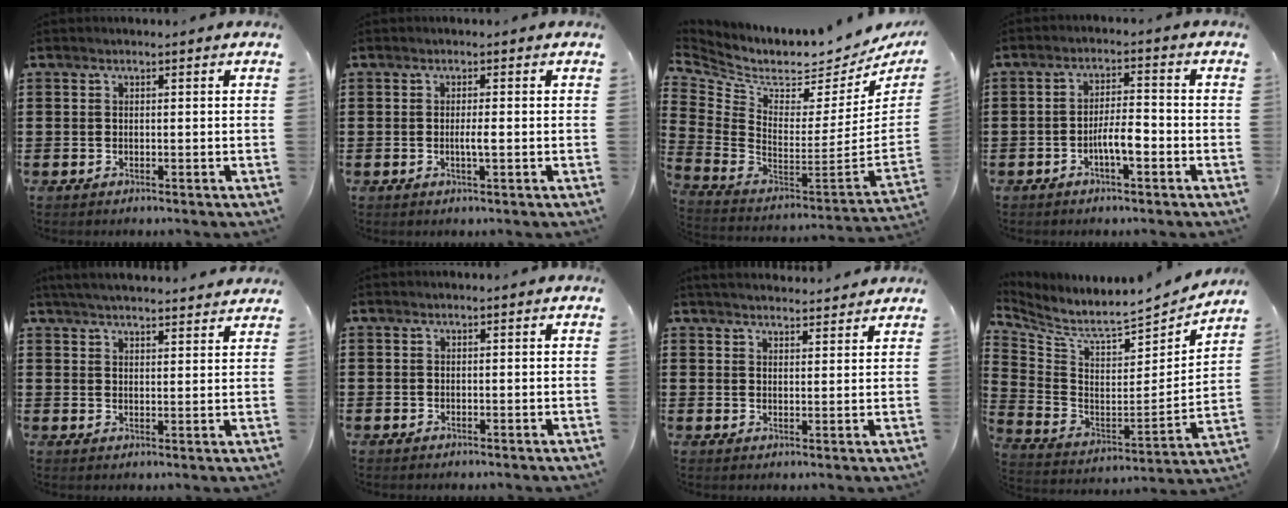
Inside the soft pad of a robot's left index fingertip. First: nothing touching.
{"total": 2.0, "force": [-0.2, 0.1, 1.9], "torque": [-0.035, -0.003, -0.005]}
{"total": 4.3, "force": [3.9, 1.2, 1.3], "torque": [-0.060, -0.060, 0.060]}
{"total": 4.8, "force": [-2.0, 1.3, 4.2], "torque": [-0.087, 0.005, -0.041]}
{"total": 4.1, "force": [4.0, -0.2, 0.9], "torque": [-0.028, -0.014, 0.072]}
{"total": 0.0}
{"total": 3.1, "force": [3.1, 0.1, 0.4], "torque": [-0.017, -0.008, 0.057]}
{"total": 7.0, "force": [6.3, 0.8, 2.9], "torque": [-0.082, -0.063, 0.100]}